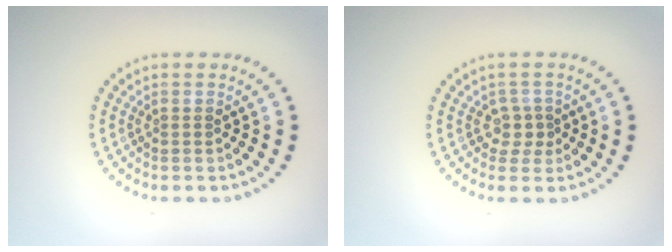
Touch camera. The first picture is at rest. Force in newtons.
{"total": 1.7, "press": 1.3, "slide": 1.2}